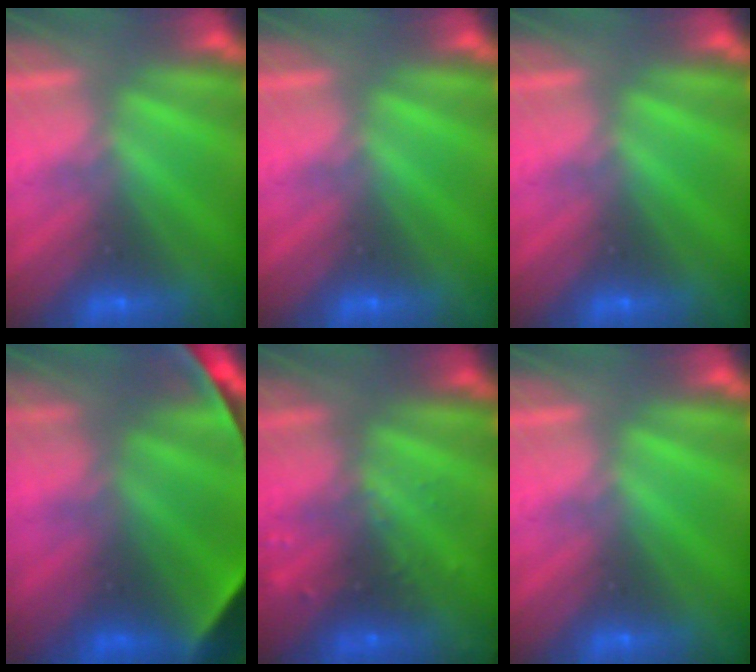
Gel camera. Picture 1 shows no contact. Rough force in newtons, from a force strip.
{"total": 0.0}
{"total": 0.0}
{"total": 11.0}
{"total": 2.7}
{"total": 0.0}